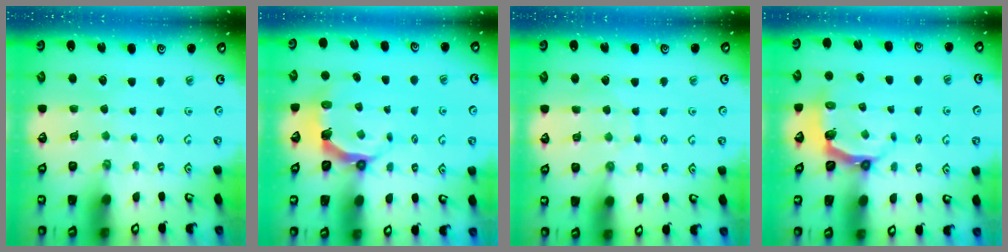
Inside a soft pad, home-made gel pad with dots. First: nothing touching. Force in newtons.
{"total": 5.9, "press": 4.4, "slide": 4.0}
{"total": 6.0, "press": 6.0, "slide": 0.6}
{"total": 4.1, "press": 3.0, "slide": 2.9}